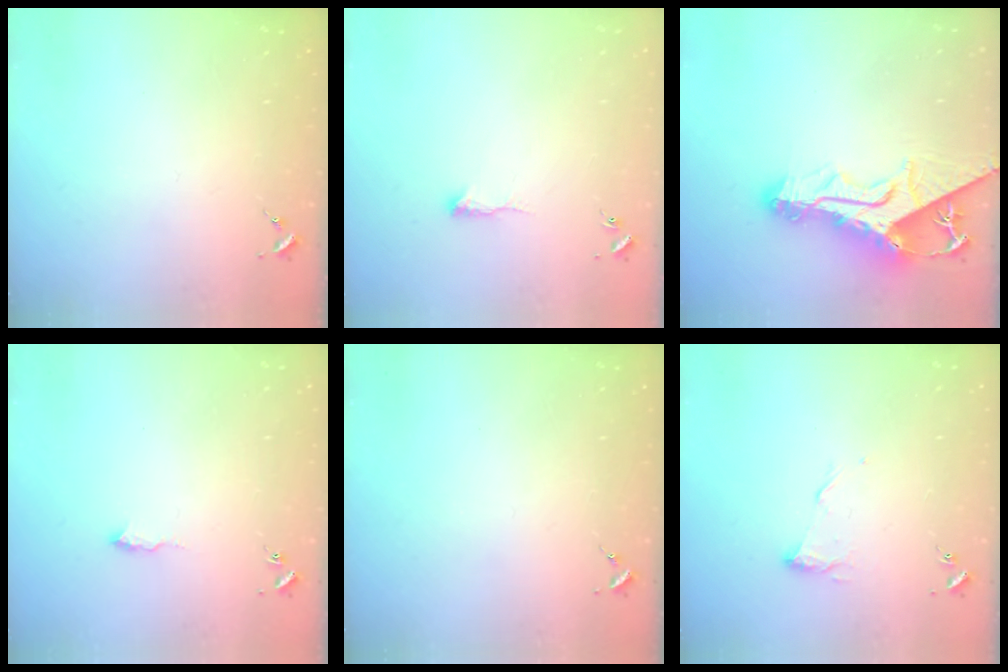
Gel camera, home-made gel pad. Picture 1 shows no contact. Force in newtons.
{"total": 7.1, "press": 7.0, "slide": 0.7}
{"total": 17.6, "press": 17.5, "slide": 1.7}
{"total": 5.7, "press": 5.7, "slide": 0.6}
{"total": 0.0}
{"total": 7.1, "press": 7.1, "slide": 0.2}